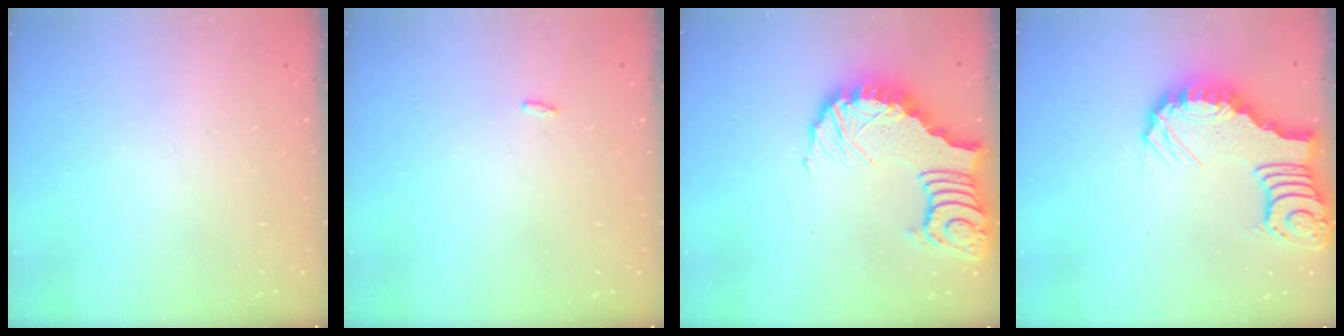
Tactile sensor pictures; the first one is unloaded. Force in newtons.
{"total": 2.9, "press": 2.9, "slide": 0.2}
{"total": 9.9, "press": 9.8, "slide": 1.3}
{"total": 5.7, "press": 5.6, "slide": 0.6}